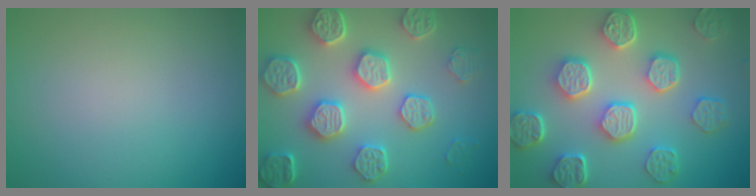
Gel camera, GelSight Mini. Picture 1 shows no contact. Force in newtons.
{"total": 7.1, "press": 6.0, "slide": 3.8}
{"total": 7.6, "press": 5.8, "slide": 4.9}